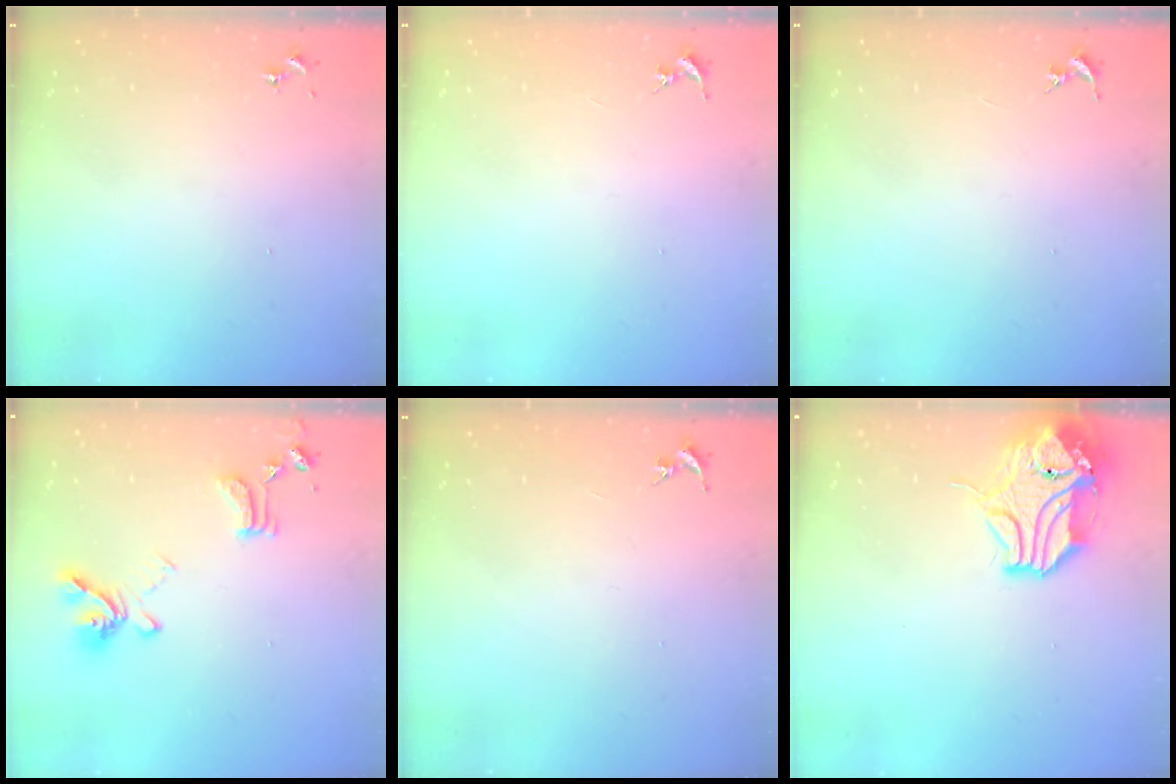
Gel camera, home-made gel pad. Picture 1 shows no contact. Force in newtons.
{"total": 0.0}
{"total": 0.0}
{"total": 16.4, "press": 16.3, "slide": 1.6}
{"total": 0.0}
{"total": 13.3, "press": 13.2, "slide": 2.0}